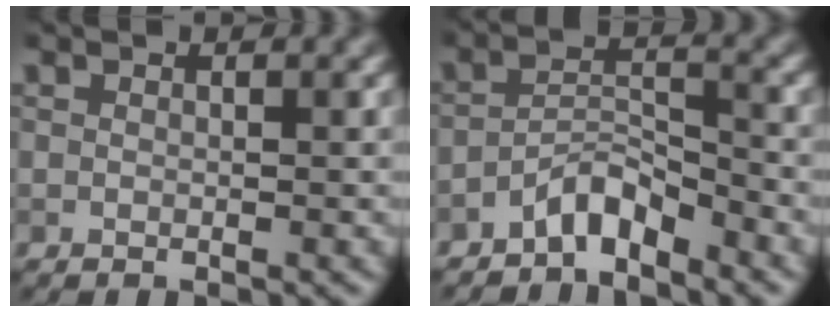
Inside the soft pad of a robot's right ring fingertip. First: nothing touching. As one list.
[{"total": 3.2, "force": [-2.7, 0.8, 1.5], "torque": [-0.024, 0.016, -0.053]}]